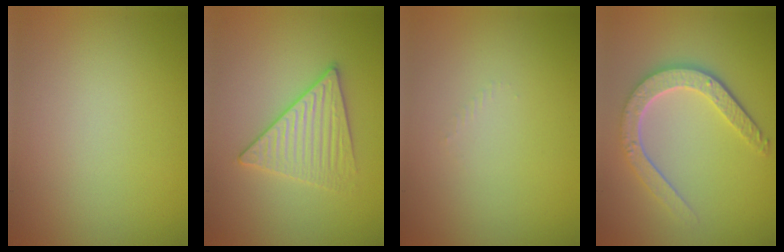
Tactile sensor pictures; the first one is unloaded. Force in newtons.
{"total": 3.4, "press": 3.2, "slide": 1.1}
{"total": 0.5, "press": 0.5, "slide": 0.2}
{"total": 4.7, "press": 3.6, "slide": 3.0}